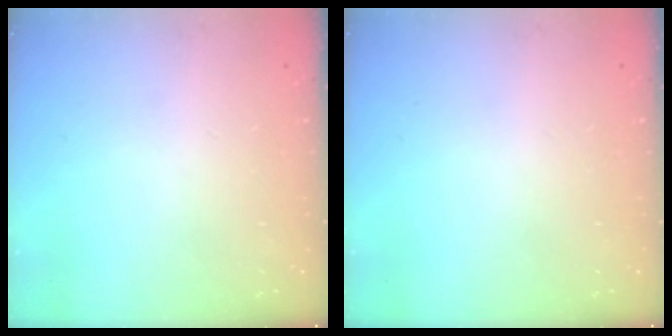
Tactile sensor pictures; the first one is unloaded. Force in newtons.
{"total": 0.0}